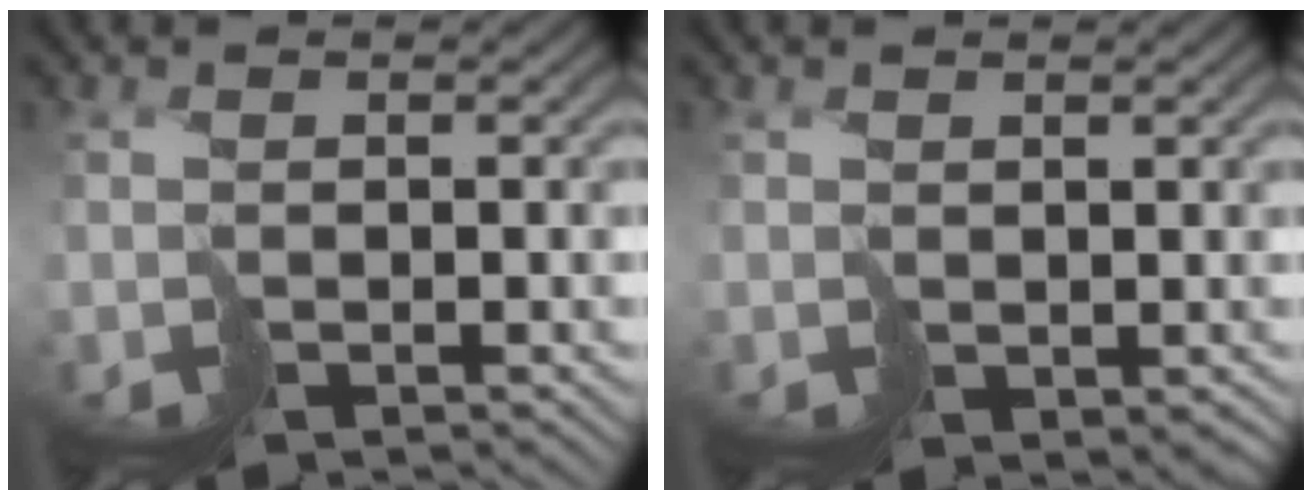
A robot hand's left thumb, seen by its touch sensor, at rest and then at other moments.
{"total": 1.7, "force": [0.5, 1.2, 1.1], "torque": [-0.024, -0.006, 0.017]}